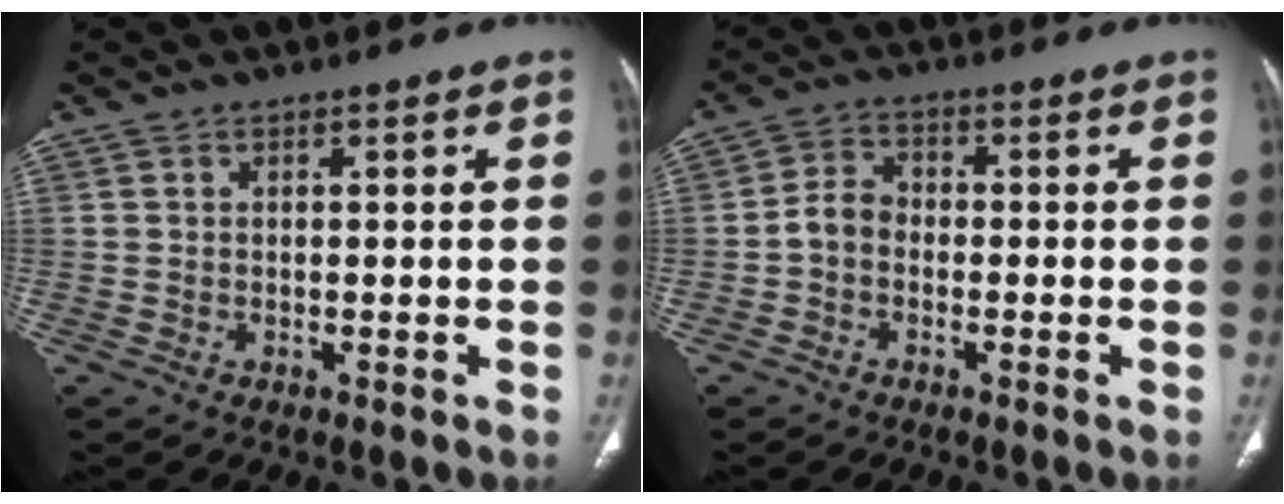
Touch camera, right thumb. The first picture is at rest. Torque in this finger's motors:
{"motor_torque": [0.86, 0.83, 0.43, -0.27, 0.02]}